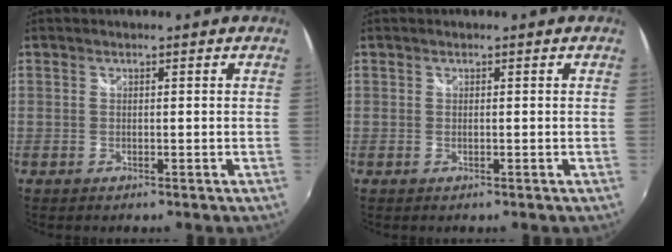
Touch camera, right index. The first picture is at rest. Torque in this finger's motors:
{"motor_torque": [-0.03, -0.03, 0.04, 0.01]}